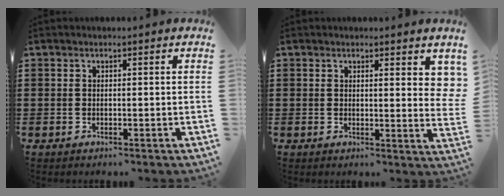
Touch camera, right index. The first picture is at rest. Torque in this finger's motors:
{"motor_torque": [-0.13, 0.17, 0.03, -0.01]}